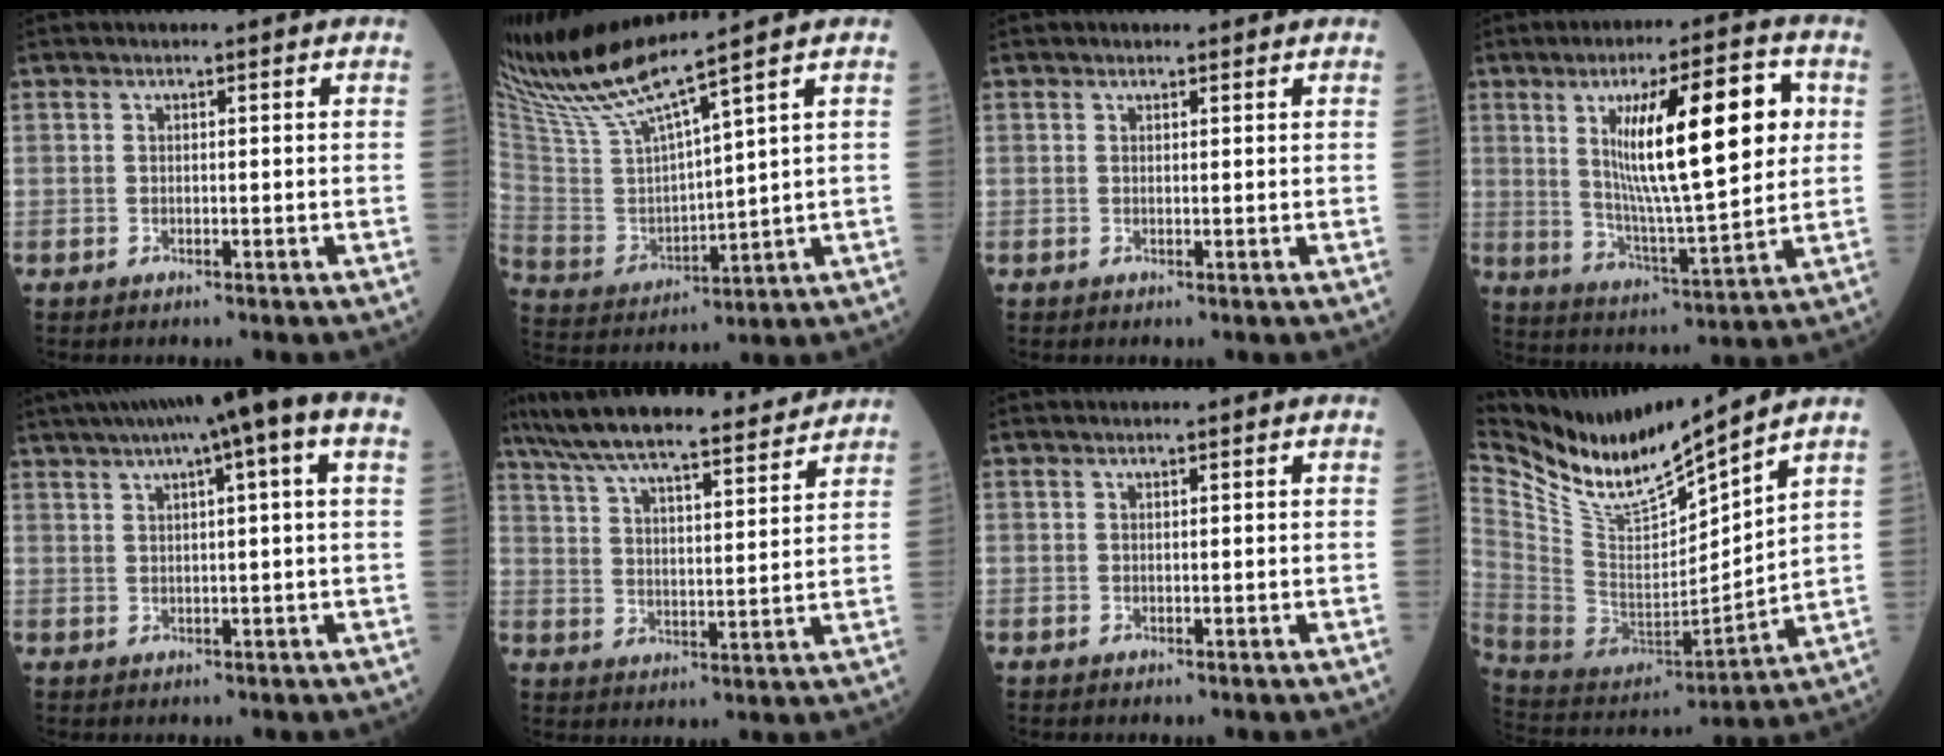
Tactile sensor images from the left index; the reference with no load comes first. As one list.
[{"total": 12.3, "force": [10.4, -1.7, 6.3], "torque": [-0.140, -0.008, 0.214]}, {"total": 0.9, "force": [0.8, 0.3, 0.2], "torque": [-0.008, 0.003, 0.009]}, {"total": 16.9, "force": [4.1, 2.6, 16.1], "torque": [-0.274, 0.003, 0.068]}, {"total": 13.9, "force": [8.2, 0.5, 11.2], "torque": [-0.186, 0.050, 0.110]}, {"total": 18.7, "force": [16.8, 1.7, 8.0], "torque": [-0.142, 0.019, 0.256]}, {"total": 0.0}, {"total": 13.4, "force": [12.0, 0.8, 5.9], "torque": [-0.132, -0.019, 0.250]}]